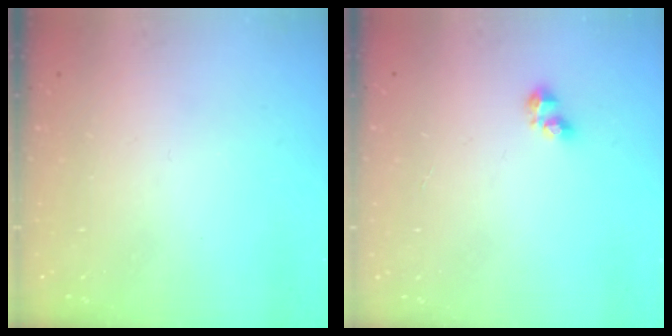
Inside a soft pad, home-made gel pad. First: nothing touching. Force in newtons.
{"total": 2.5, "press": 2.5, "slide": 0.5}